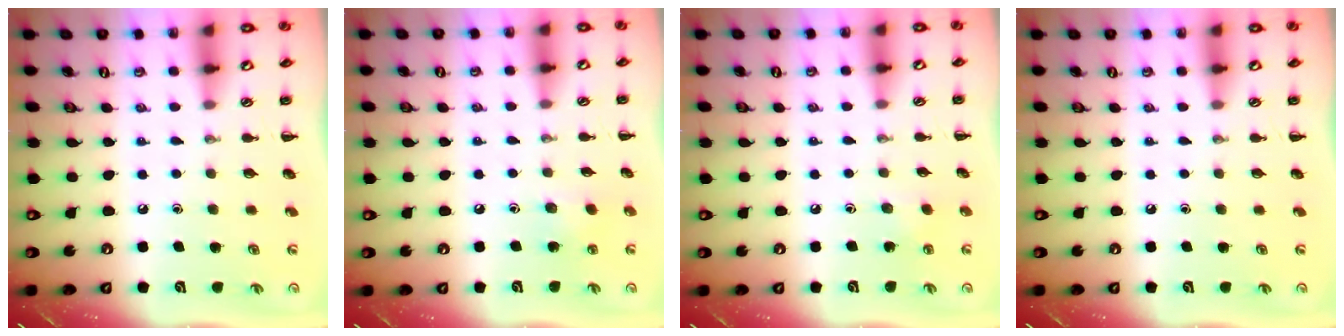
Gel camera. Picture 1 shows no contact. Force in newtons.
{"total": 6.7, "press": 6.6, "slide": 1.4}
{"total": 5.0, "press": 4.7, "slide": 1.6}
{"total": 0.0}